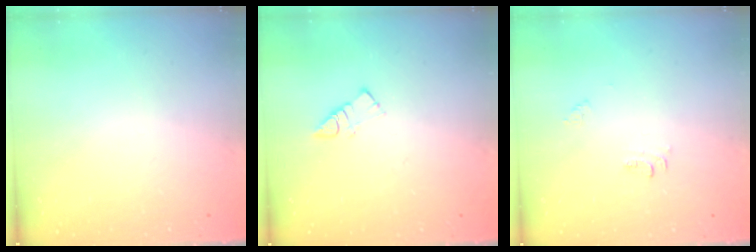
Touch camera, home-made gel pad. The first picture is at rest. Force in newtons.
{"total": 4.0, "press": 4.0, "slide": 0.4}
{"total": 3.9, "press": 3.9, "slide": 0.5}